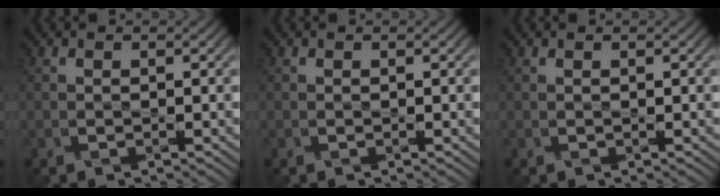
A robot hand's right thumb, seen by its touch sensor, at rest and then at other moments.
{"total": 0.0}
{"total": 0.5, "force": [0.3, -0.1, -0.4], "torque": [0.008, 0.001, 0.007]}